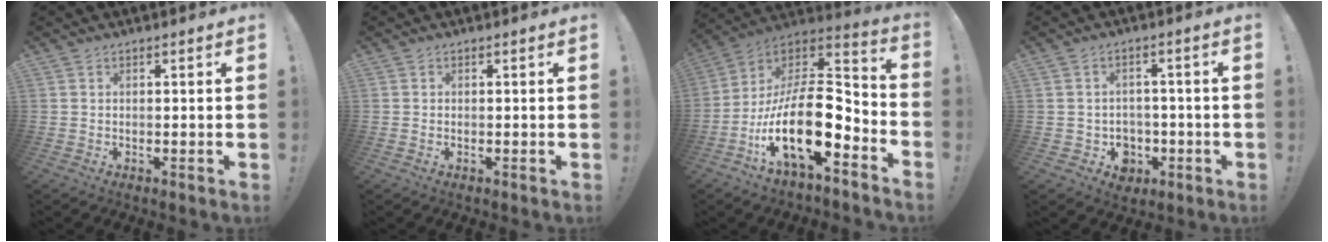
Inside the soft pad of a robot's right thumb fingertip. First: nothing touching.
{"total": 0.0}
{"total": 21.4, "force": [-6.5, 8.9, 18.3], "torque": [-0.346, 0.027, -0.103]}
{"total": 5.7, "force": [-1.2, 5.4, 1.6], "torque": [-0.026, 0.007, -0.012]}